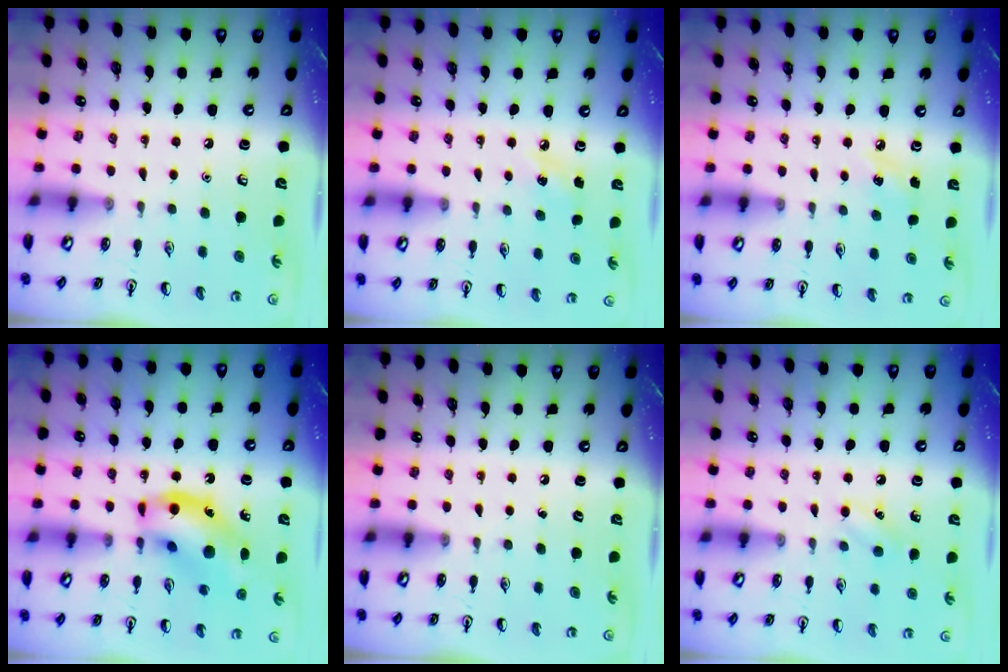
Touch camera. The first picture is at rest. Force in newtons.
{"total": 4.5, "press": 4.2, "slide": 1.6}
{"total": 4.5, "press": 4.2, "slide": 1.6}
{"total": 15.4, "press": 14.9, "slide": 4.1}
{"total": 0.0}
{"total": 6.4, "press": 6.1, "slide": 1.8}